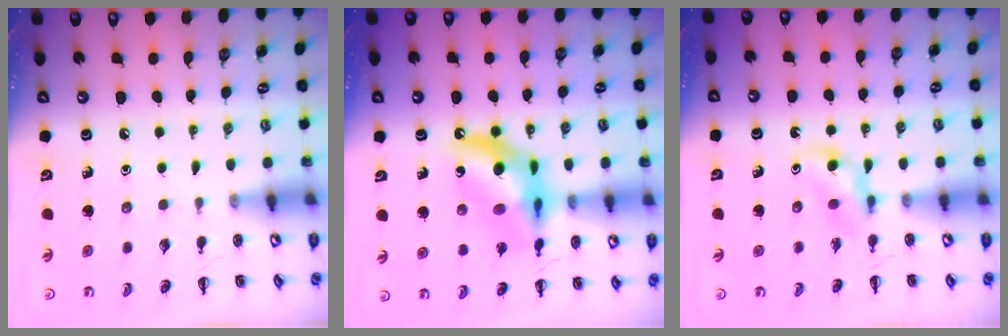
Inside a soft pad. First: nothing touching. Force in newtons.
{"total": 14.8, "press": 14.3, "slide": 3.8}
{"total": 3.4, "press": 3.1, "slide": 1.5}